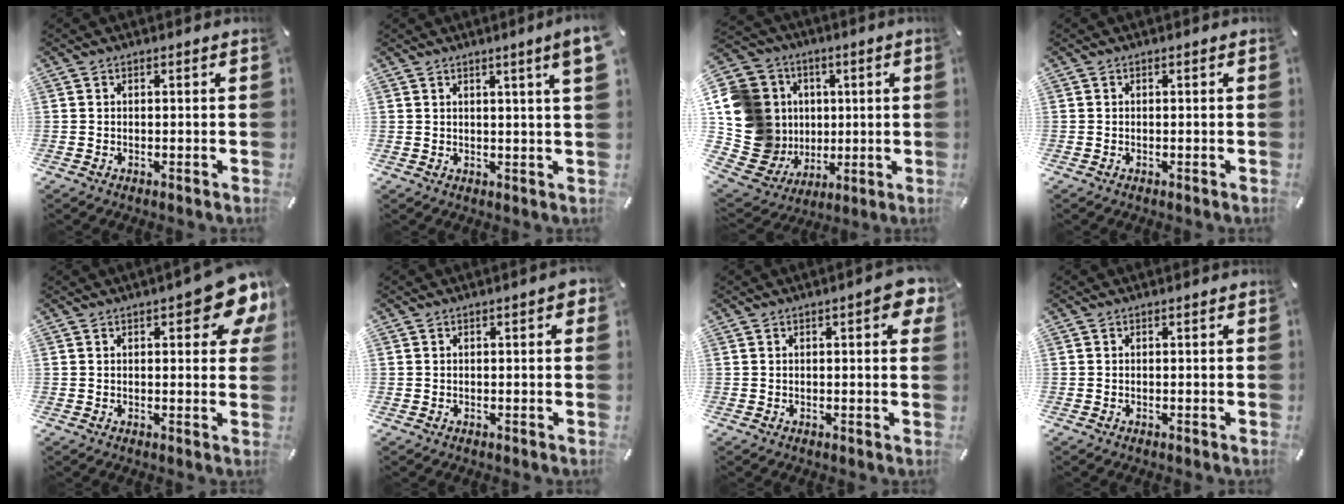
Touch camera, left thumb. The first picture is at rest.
{"total": 4.4, "force": [2.2, 0.1, 3.8], "torque": [-0.059, -0.005, 0.034]}
{"total": 21.5, "force": [1.3, 19.2, 9.7], "torque": [-0.187, -0.022, 0.071]}
{"total": 0.0}
{"total": 9.9, "force": [4.4, 3.5, 8.1], "torque": [-0.100, -0.024, 0.071]}
{"total": 1.4, "force": [0.2, 0.7, 1.2], "torque": [-0.023, 0.006, 0.002]}
{"total": 5.5, "force": [1.7, 1.6, 5.0], "torque": [-0.063, -0.005, 0.022]}
{"total": 0.0}